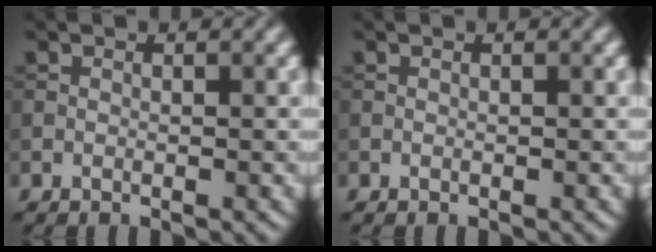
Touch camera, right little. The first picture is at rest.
{"total": 0.0}